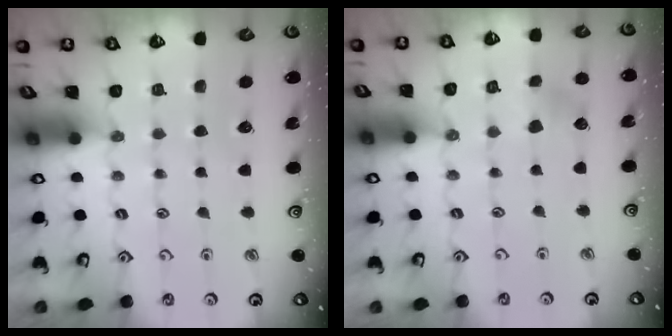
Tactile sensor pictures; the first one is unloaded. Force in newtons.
{"total": 5.0, "press": 5.0, "slide": 0.4}